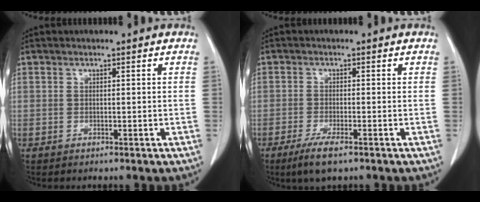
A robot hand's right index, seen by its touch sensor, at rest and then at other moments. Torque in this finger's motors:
{"motor_torque": [0.46, -0.50, 0.19, 0.07]}